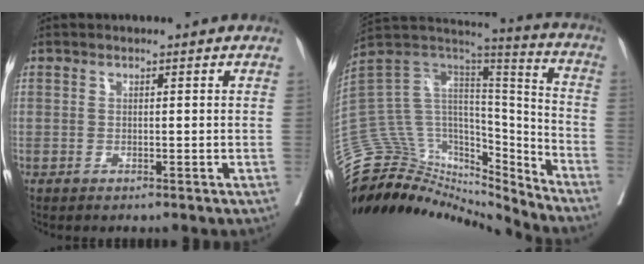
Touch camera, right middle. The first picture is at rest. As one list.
[{"total": 24.5, "force": [-23.2, 6.8, 4.4], "torque": [-0.109, 0.069, -0.371]}]